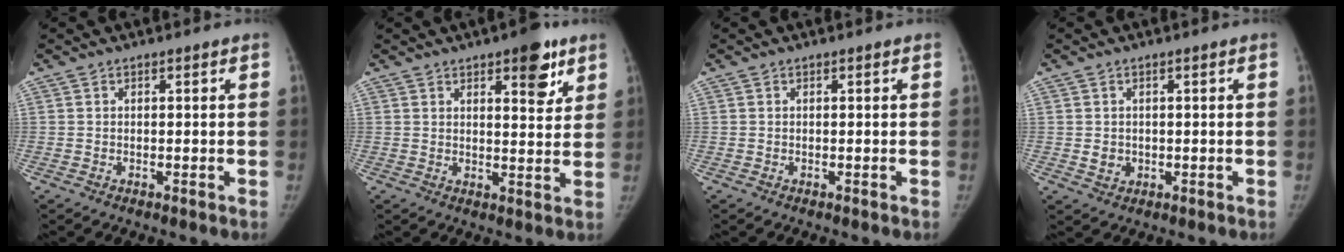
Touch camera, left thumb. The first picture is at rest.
{"total": 7.9, "force": [4.5, 3.0, 5.8], "torque": [-0.053, -0.022, 0.056]}
{"total": 0.0}
{"total": 2.2, "force": [-0.1, 2.0, 1.0], "torque": [-0.008, 0.000, 0.006]}